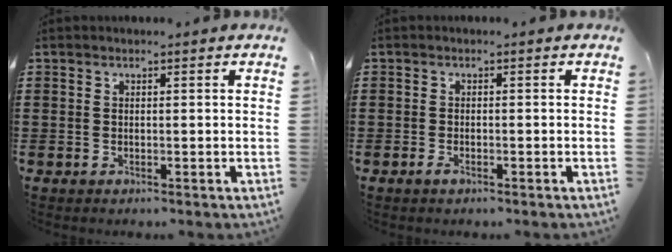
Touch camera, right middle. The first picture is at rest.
{"total": 1.1, "force": [-0.6, 0.5, 0.7], "torque": [-0.016, -0.003, -0.012]}